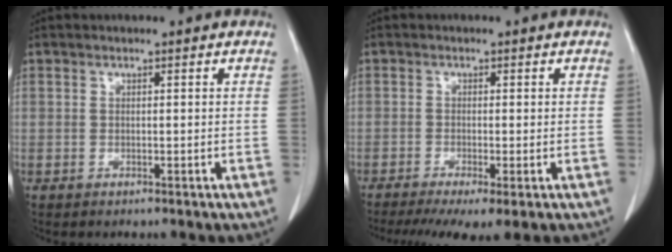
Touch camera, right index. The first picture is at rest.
{"total": 7.1, "force": [-4.7, 1.0, 5.2], "torque": [-0.080, -0.016, -0.078]}